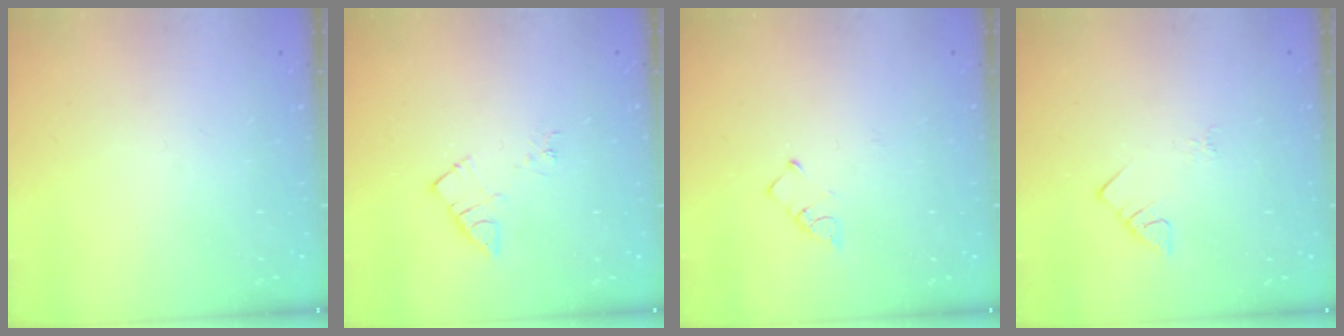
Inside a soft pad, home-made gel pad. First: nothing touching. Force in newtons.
{"total": 4.3, "press": 4.3, "slide": 0.4}
{"total": 2.7, "press": 2.7, "slide": 0.4}
{"total": 2.7, "press": 2.7, "slide": 0.3}